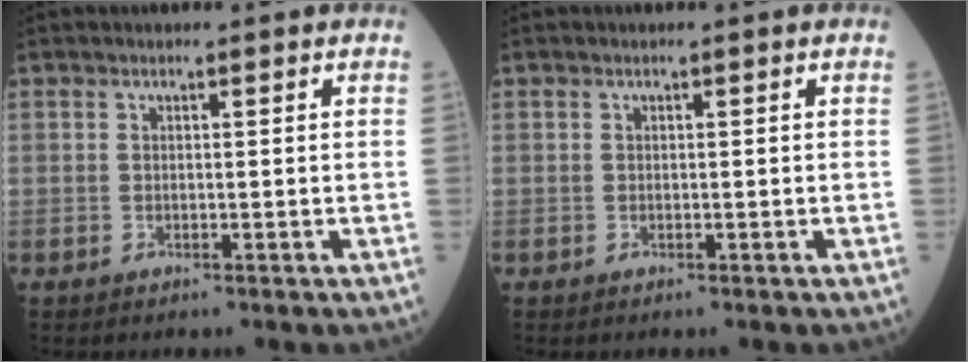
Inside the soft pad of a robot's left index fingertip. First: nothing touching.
{"total": 0.0}